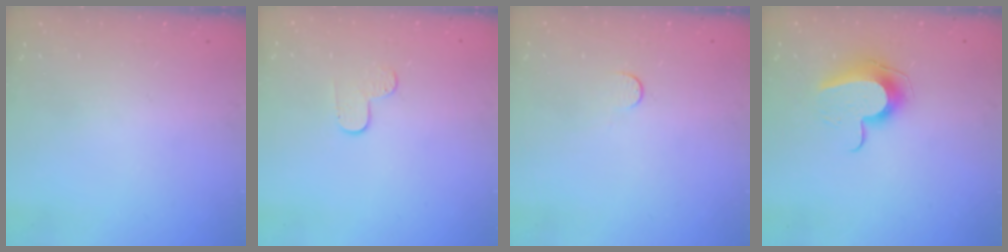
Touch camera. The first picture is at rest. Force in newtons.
{"total": 3.8, "press": 3.8, "slide": 0.4}
{"total": 3.3, "press": 3.2, "slide": 0.3}
{"total": 10.5, "press": 10.5, "slide": 0.1}